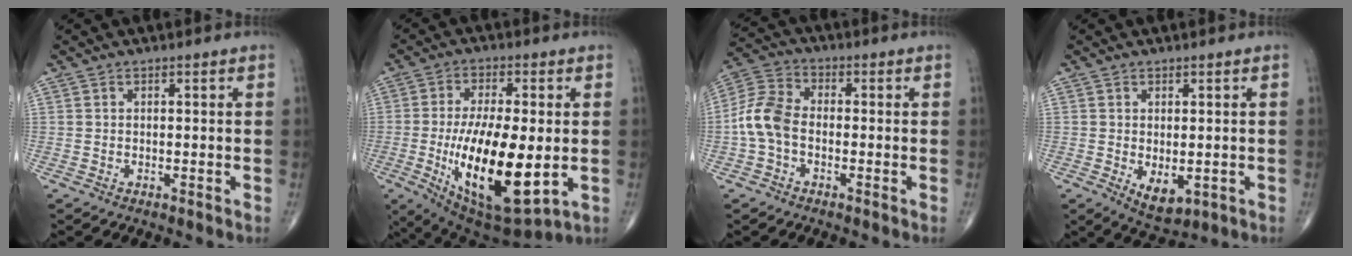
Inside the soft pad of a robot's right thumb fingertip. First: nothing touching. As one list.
[{"total": 20.3, "force": [-2.9, 7.8, 18.5], "torque": [-0.336, -0.026, -0.030]}, {"total": 8.2, "force": [-1.6, 5.4, 6.0], "torque": [-0.123, 0.025, -0.045]}, {"total": 4.6, "force": [-1.0, 2.5, 3.7], "torque": [-0.050, -0.010, -0.001]}]